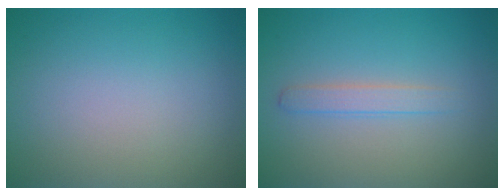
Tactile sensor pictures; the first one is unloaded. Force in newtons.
{"total": 1.6, "press": 1.6, "slide": 0.0}